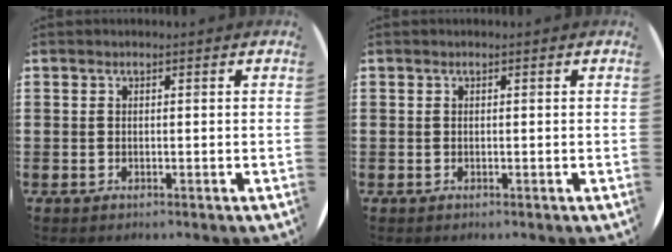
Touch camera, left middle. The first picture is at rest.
{"total": 0.0}